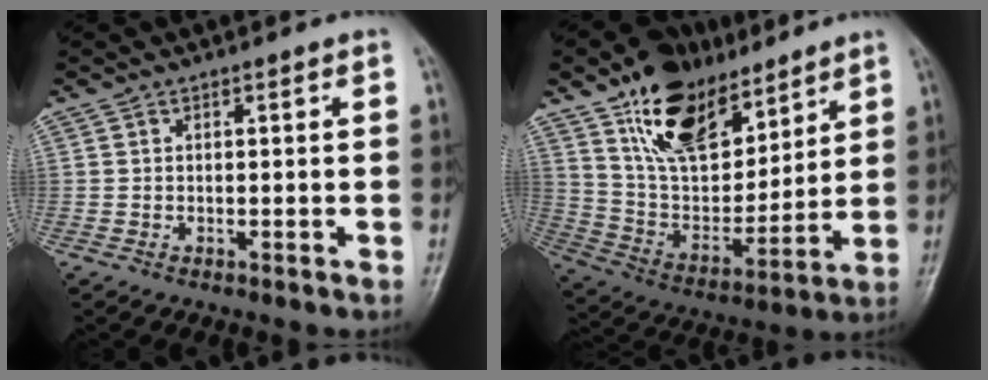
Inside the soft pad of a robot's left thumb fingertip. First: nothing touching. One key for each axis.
{"total": 20.1, "fx": 12.6, "fy": 10.9, "fz": 11.2, "tx": -0.133, "ty": -0.063, "tz": 0.236}